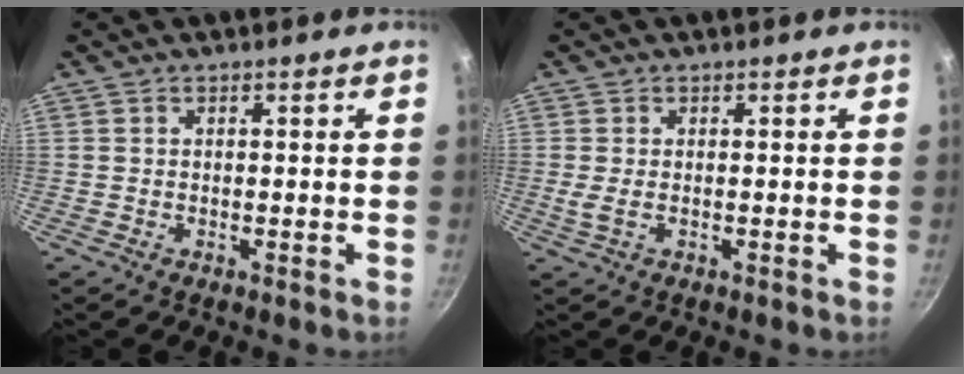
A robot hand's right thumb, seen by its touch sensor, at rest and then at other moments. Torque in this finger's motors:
{"motor_torque": [-0.06, 0.08, 0.31, 0.11, 0.11]}